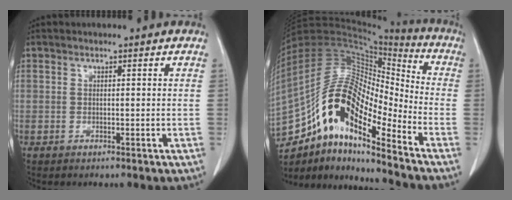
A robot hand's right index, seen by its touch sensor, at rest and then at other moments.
{"total": 17.8, "force": [-11.3, 4.8, 12.8], "torque": [-0.236, 0.042, -0.194]}